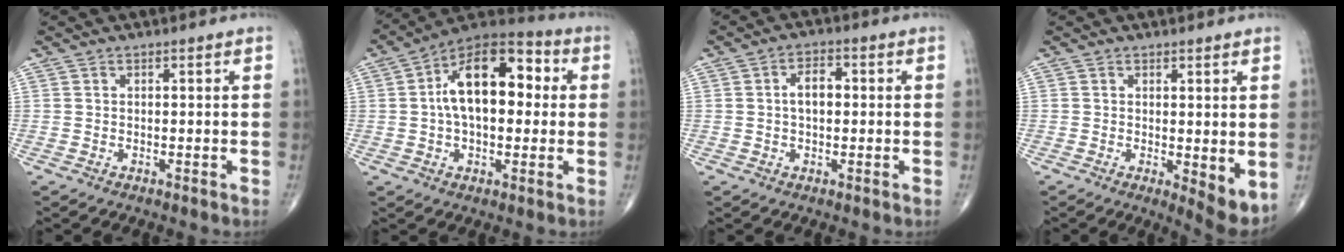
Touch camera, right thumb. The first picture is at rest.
{"total": 16.8, "force": [2.2, 9.3, 13.8], "torque": [-0.199, 0.034, 0.025]}
{"total": 4.2, "force": [0.2, 2.5, 3.4], "torque": [-0.054, 0.012, -0.001]}
{"total": 5.6, "force": [-0.1, 1.9, 5.3], "torque": [-0.068, -0.016, 0.002]}